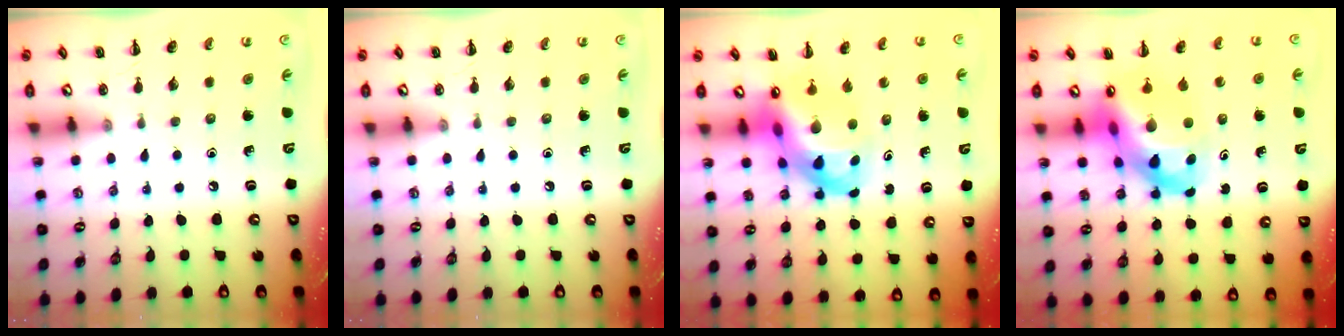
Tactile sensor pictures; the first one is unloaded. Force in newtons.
{"total": 0.0}
{"total": 10.4, "press": 10.0, "slide": 3.0}
{"total": 13.8, "press": 13.3, "slide": 3.7}